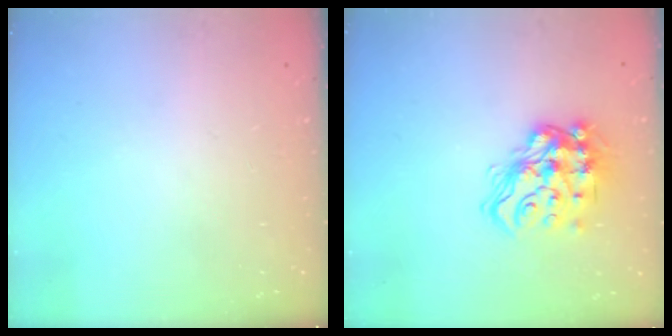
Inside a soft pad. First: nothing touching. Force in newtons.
{"total": 17.0, "press": 17.0, "slide": 0.9}